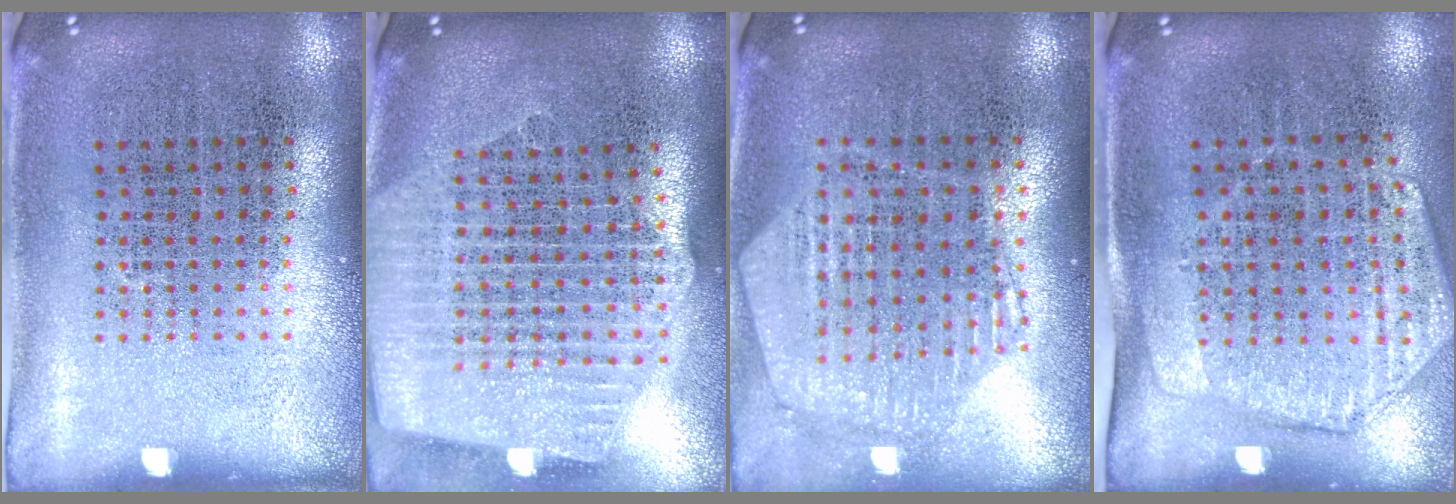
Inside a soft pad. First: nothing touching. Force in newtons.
{"total": 2.6, "press": 2.2, "slide": 1.4}
{"total": 1.1, "press": 1.1, "slide": 0.2}
{"total": 1.8, "press": 1.5, "slide": 1.0}